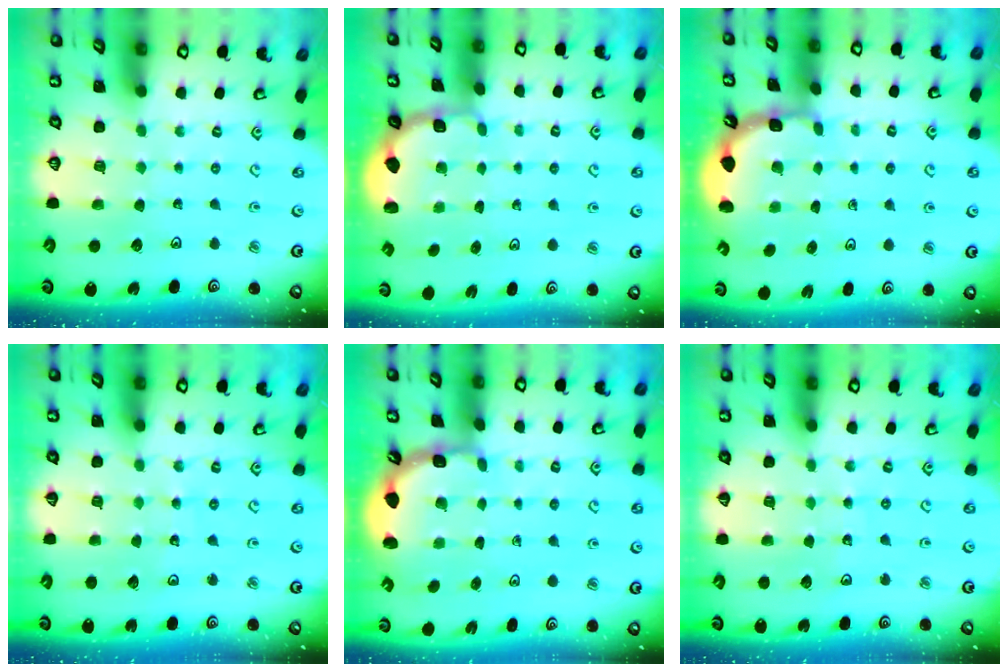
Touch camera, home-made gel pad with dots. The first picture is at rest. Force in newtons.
{"total": 1.9, "press": 1.6, "slide": 1.0}
{"total": 1.9, "press": 1.8, "slide": 0.6}
{"total": 5.9, "press": 5.9, "slide": 0.7}
{"total": 2.1, "press": 1.9, "slide": 0.8}
{"total": 6.0, "press": 5.8, "slide": 1.7}